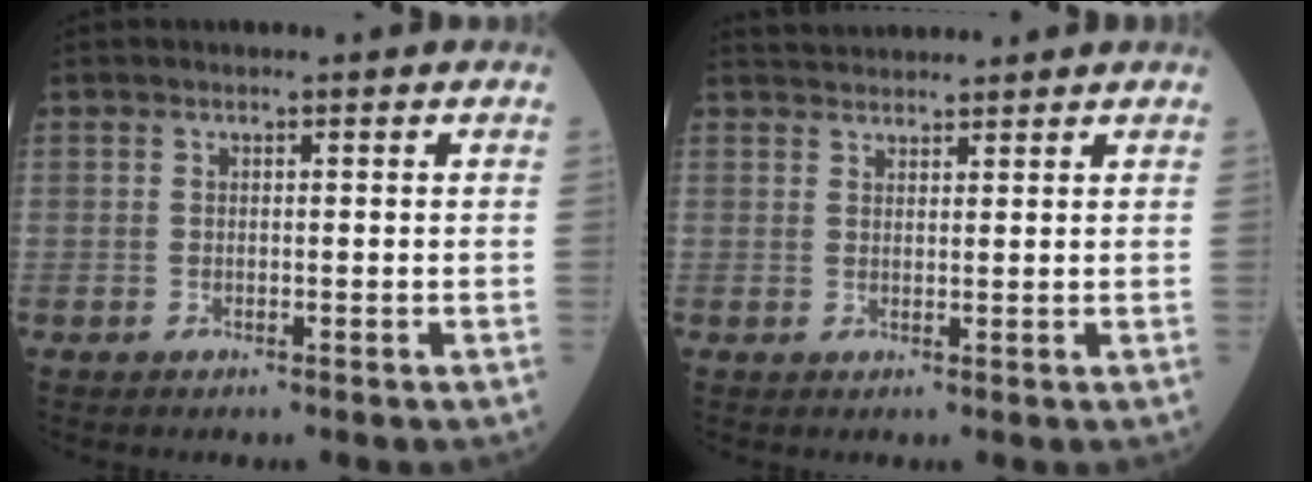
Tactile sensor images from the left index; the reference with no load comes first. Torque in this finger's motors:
{"motor_torque": [-0.09, -0.18, 0.03, 0.02]}